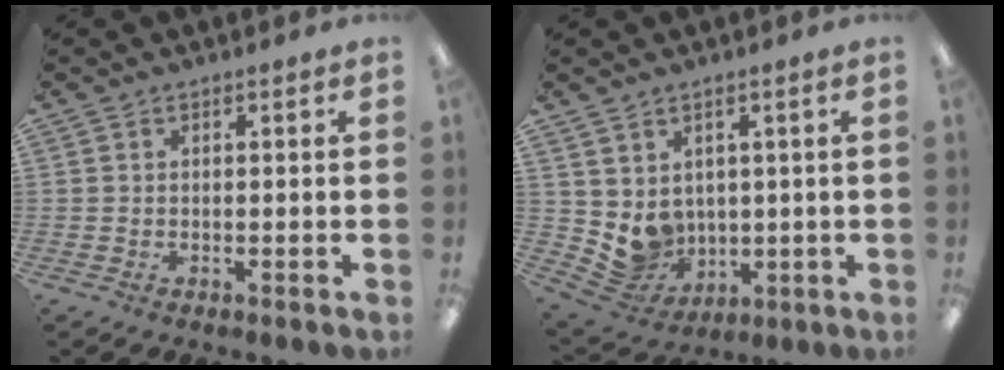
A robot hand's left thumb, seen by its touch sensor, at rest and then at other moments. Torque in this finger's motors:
{"motor_torque": [-0.28, 0.40, 0.31, -0.30, 0.00]}